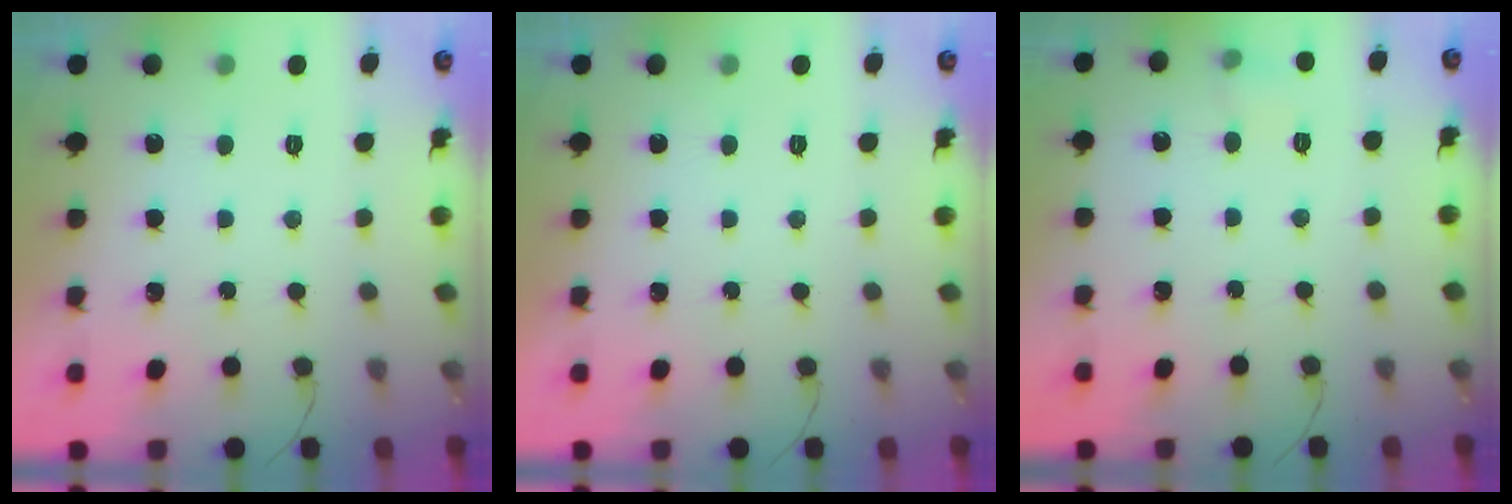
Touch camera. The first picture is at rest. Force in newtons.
{"total": 0.0}
{"total": 5.0, "press": 4.8, "slide": 1.6}